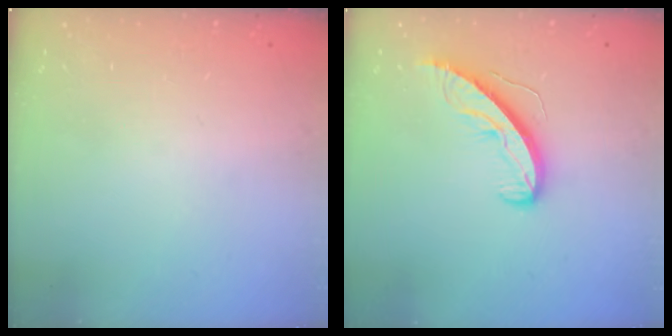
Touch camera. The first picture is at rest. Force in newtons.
{"total": 8.4, "press": 8.3, "slide": 0.8}